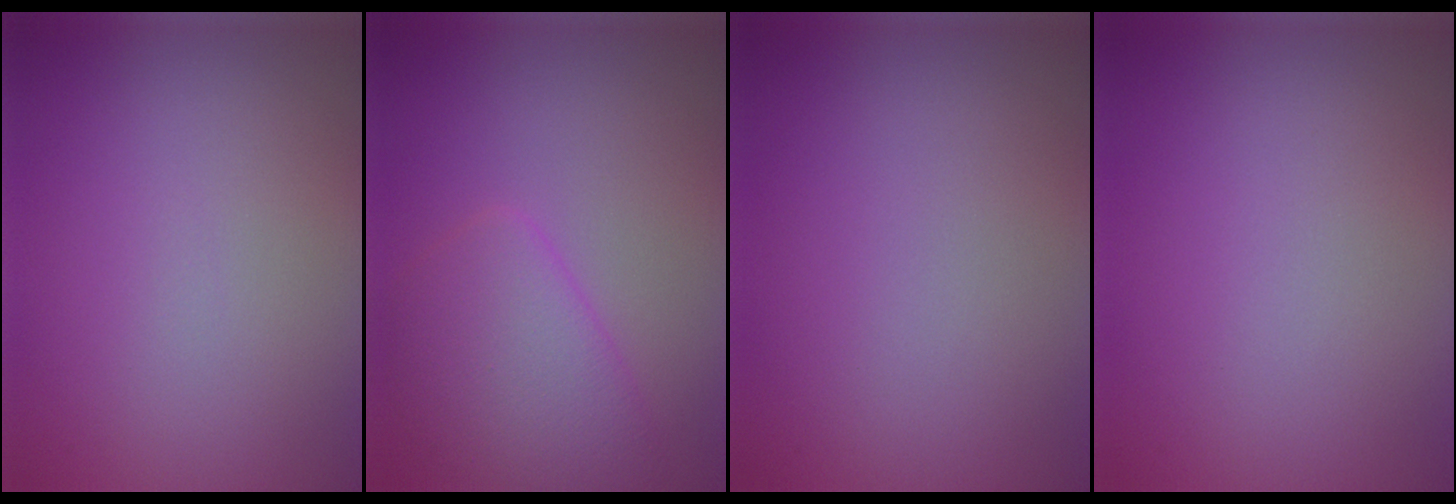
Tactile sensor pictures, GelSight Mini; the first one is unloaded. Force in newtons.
{"total": 4.2, "press": 4.2, "slide": 0.2}
{"total": 0.0}
{"total": 0.0}